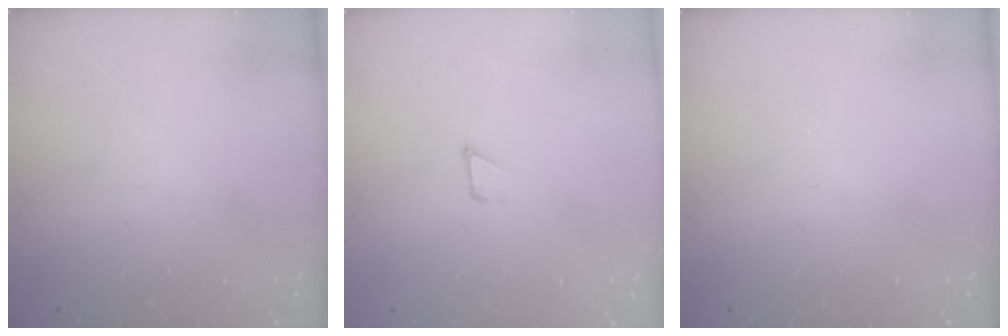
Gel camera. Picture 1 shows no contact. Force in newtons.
{"total": 1.6, "press": 1.6, "slide": 0.1}
{"total": 0.0}